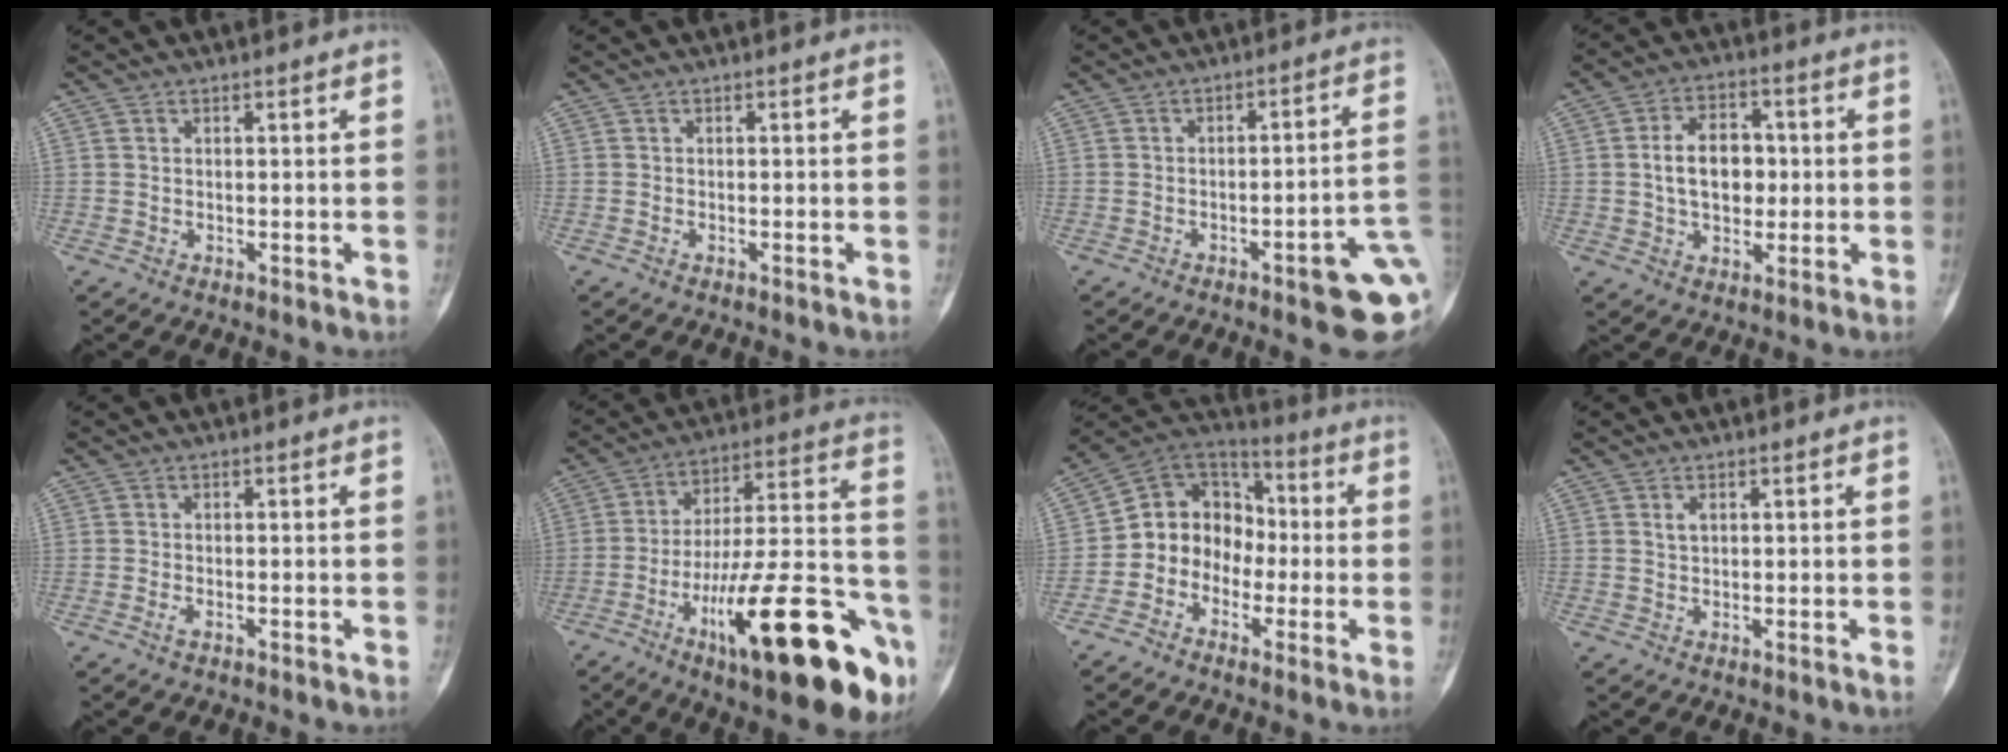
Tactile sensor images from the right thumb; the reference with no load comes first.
{"total": 0.5, "force": [-0.3, 0.3, 0.3], "torque": [-0.004, 0.005, -0.005]}
{"total": 12.7, "force": [-4.3, 3.2, 11.5], "torque": [-0.109, 0.031, -0.048]}
{"total": 9.9, "force": [0.1, 6.8, 7.3], "torque": [-0.090, 0.015, -0.001]}
{"total": 1.2, "force": [-0.7, 0.7, 0.8], "torque": [-0.017, 0.002, -0.015]}
{"total": 29.9, "force": [-13.6, 8.3, 25.3], "torque": [-0.329, 0.067, -0.204]}
{"total": 12.2, "force": [-2.7, 10.4, 5.7], "torque": [-0.055, 0.062, -0.064]}
{"total": 1.5, "force": [0.5, 0.9, 1.1], "torque": [-0.014, 0.000, 0.009]}